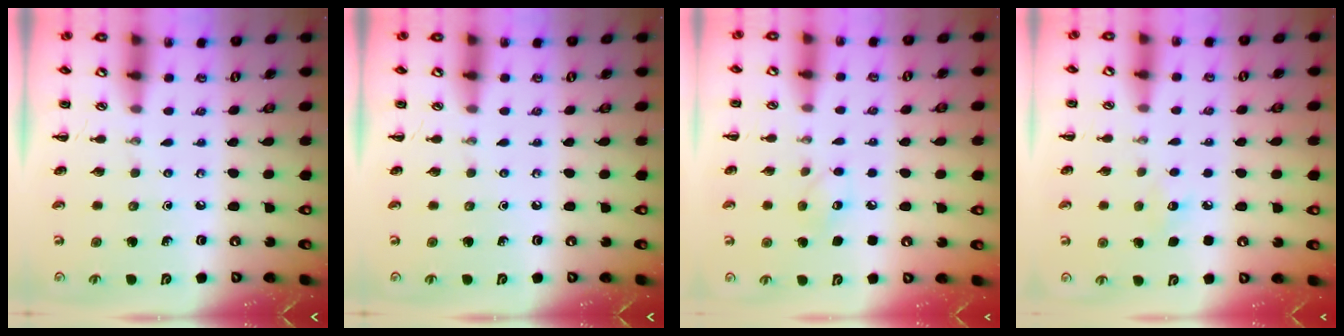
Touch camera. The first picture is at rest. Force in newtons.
{"total": 0.0}
{"total": 7.3, "press": 7.1, "slide": 1.3}
{"total": 5.8, "press": 5.6, "slide": 1.3}